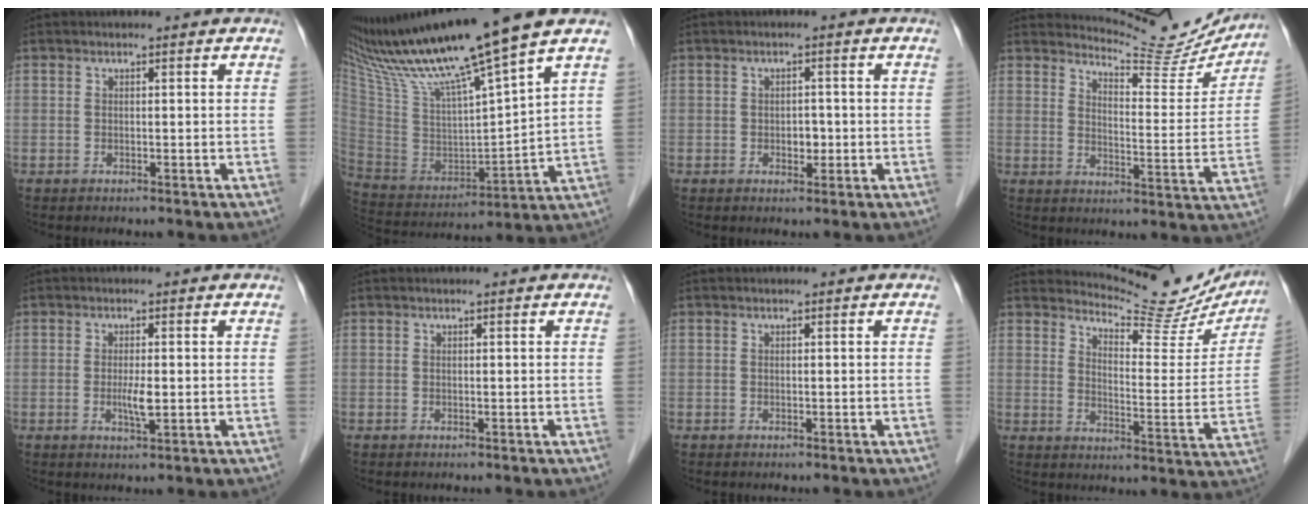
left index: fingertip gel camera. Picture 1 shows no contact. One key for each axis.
{"total": 21.1, "fx": 16.3, "fy": -1.0, "fz": 13.3, "tx": -0.235, "ty": -0.007, "tz": 0.296}
{"total": 2.0, "fx": -0.5, "fy": 1.3, "fz": 1.4, "tx": -0.020, "ty": 0.003, "tz": -0.004}
{"total": 13.1, "fx": 12.9, "fy": 2.0, "fz": 1.5, "tx": -0.019, "ty": -0.047, "tz": 0.156}
{"total": 2.7, "fx": -0.3, "fy": 0.5, "fz": 2.7, "tx": -0.056, "ty": -0.004, "tz": -0.004}
{"total": 0.0}
{"total": 0.0}
{"total": 15.6, "fx": 15.0, "fy": 2.8, "fz": 3.6, "tx": -0.044, "ty": -0.055, "tz": 0.178}